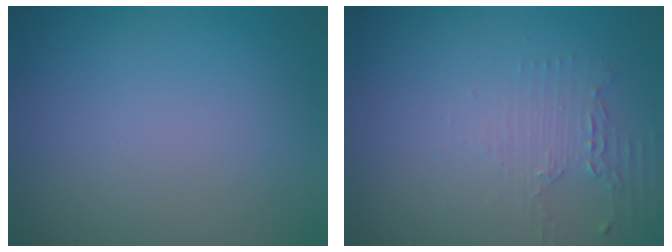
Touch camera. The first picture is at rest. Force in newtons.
{"total": 2.2, "press": 1.7, "slide": 1.4}